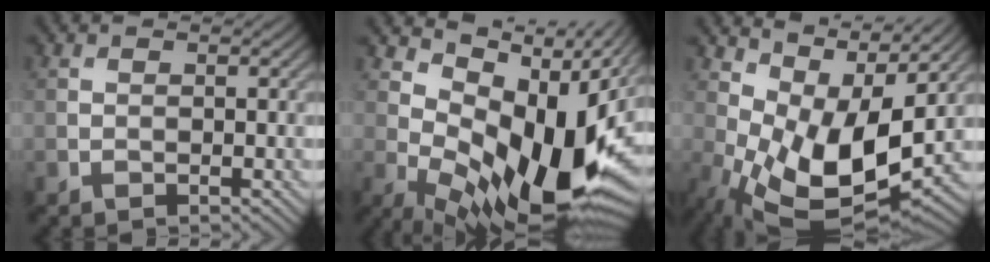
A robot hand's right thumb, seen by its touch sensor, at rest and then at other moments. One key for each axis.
{"total": 16.3, "fx": 2.0, "fy": 8.4, "fz": 13.9, "tx": -0.231, "ty": -0.015, "tz": 0.043}
{"total": 13.3, "fx": 1.1, "fy": 6.8, "fz": 11.4, "tx": -0.236, "ty": -0.027, "tz": 0.037}